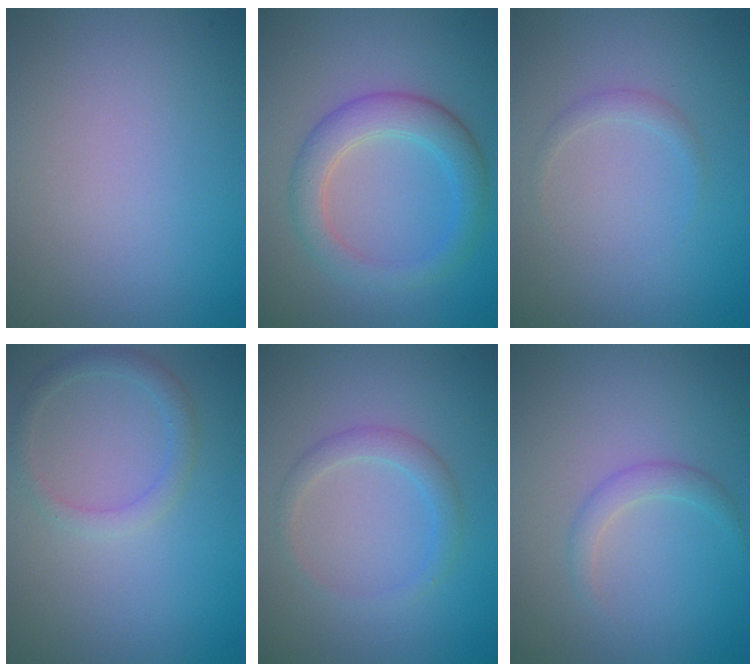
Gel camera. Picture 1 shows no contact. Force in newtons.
{"total": 5.3, "press": 5.3, "slide": 0.0}
{"total": 1.0, "press": 1.0, "slide": 0.1}
{"total": 1.8, "press": 1.8, "slide": 0.1}
{"total": 2.0, "press": 2.0, "slide": 0.1}
{"total": 1.6, "press": 1.6, "slide": 0.1}